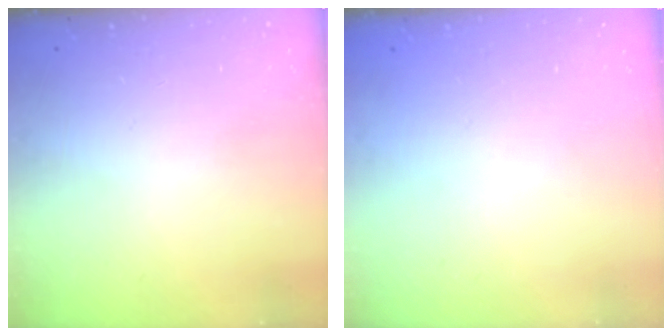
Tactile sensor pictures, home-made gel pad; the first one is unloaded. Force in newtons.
{"total": 0.0}